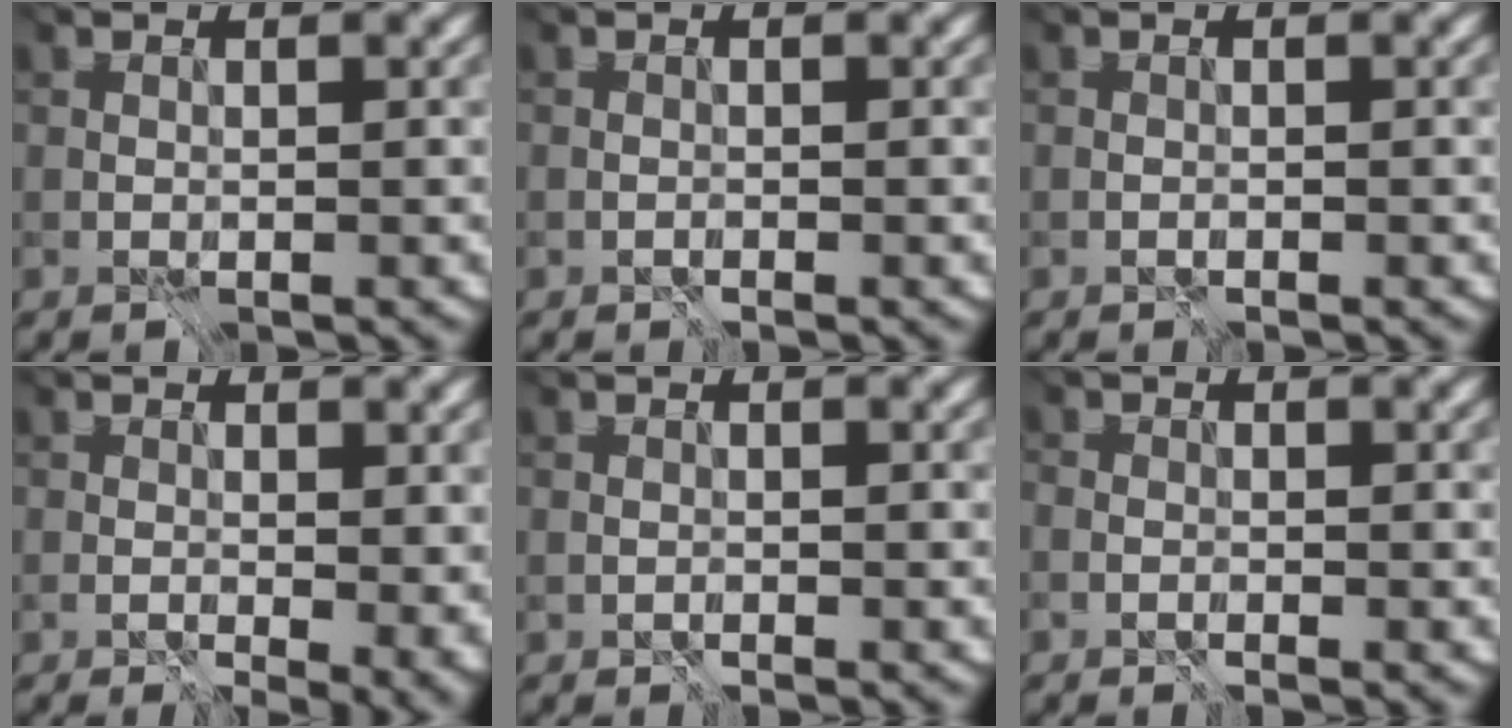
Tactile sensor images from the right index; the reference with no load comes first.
{"total": 1.0, "force": [-0.9, -0.3, -0.3], "torque": [0.010, -0.001, -0.023]}
{"total": 1.0, "force": [-0.8, -0.5, -0.4], "torque": [0.009, -0.002, -0.022]}
{"total": 4.3, "force": [1.2, 2.2, 3.5], "torque": [-0.026, 0.003, 0.012]}
{"total": 0.9, "force": [-0.8, -0.3, -0.3], "torque": [0.009, 0.001, -0.020]}
{"total": 1.3, "force": [-0.8, 0.9, 0.4], "torque": [-0.010, 0.012, -0.028]}